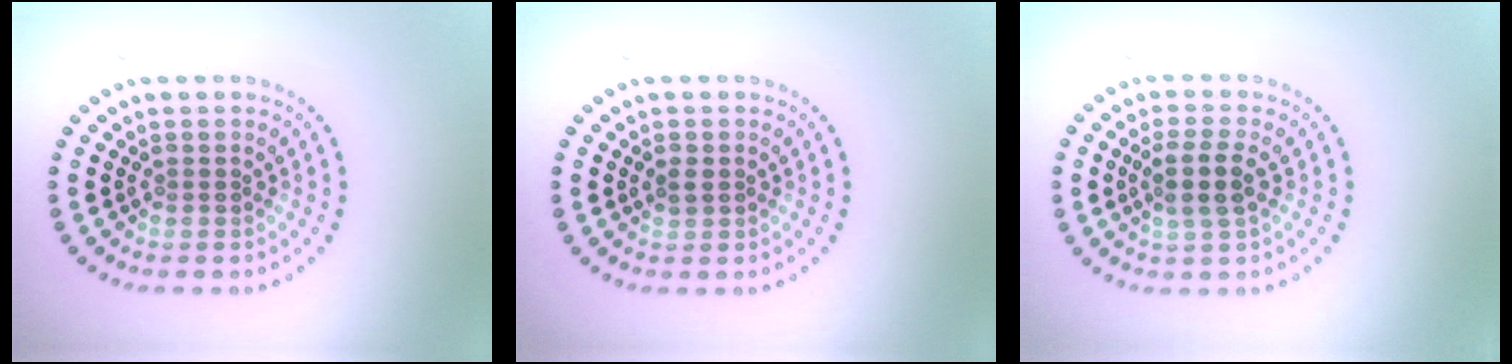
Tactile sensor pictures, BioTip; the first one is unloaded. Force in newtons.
{"total": 1.1, "press": 1.1, "slide": 0.1}
{"total": 2.8, "press": 2.5, "slide": 1.2}